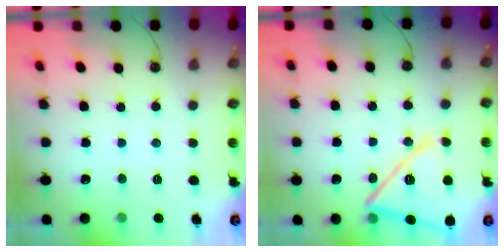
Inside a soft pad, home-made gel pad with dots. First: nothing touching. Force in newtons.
{"total": 19.3, "press": 19.3, "slide": 0.8}